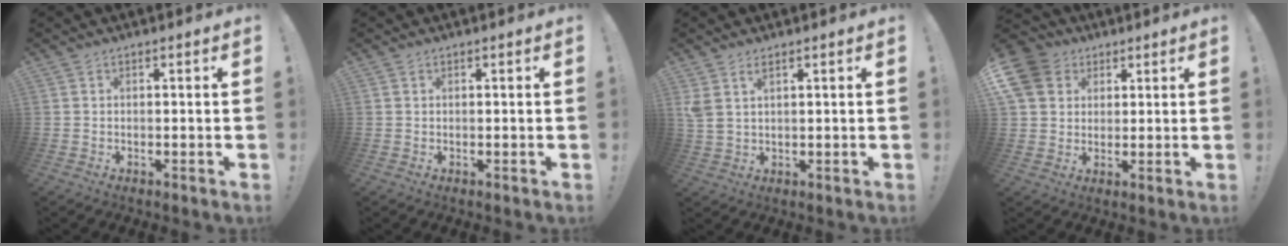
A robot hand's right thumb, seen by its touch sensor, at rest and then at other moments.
{"total": 0.0}
{"total": 3.5, "force": [1.9, 1.5, 2.4], "torque": [-0.048, -0.005, 0.037]}
{"total": 10.2, "force": [3.6, 8.6, 4.1], "torque": [-0.079, -0.013, 0.075]}